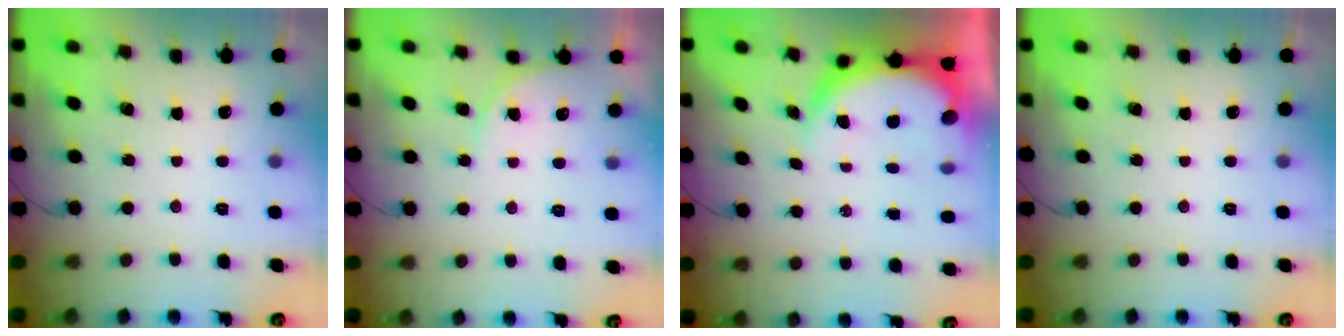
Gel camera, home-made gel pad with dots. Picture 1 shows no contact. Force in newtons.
{"total": 5.8, "press": 5.8, "slide": 0.4}
{"total": 7.3, "press": 7.3, "slide": 0.8}
{"total": 0.0}